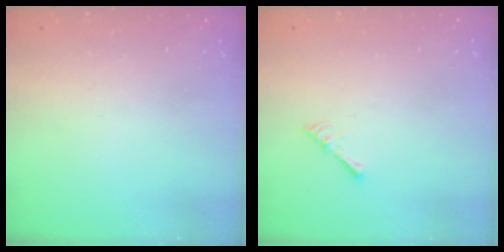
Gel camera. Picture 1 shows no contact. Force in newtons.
{"total": 1.6, "press": 1.6, "slide": 0.4}